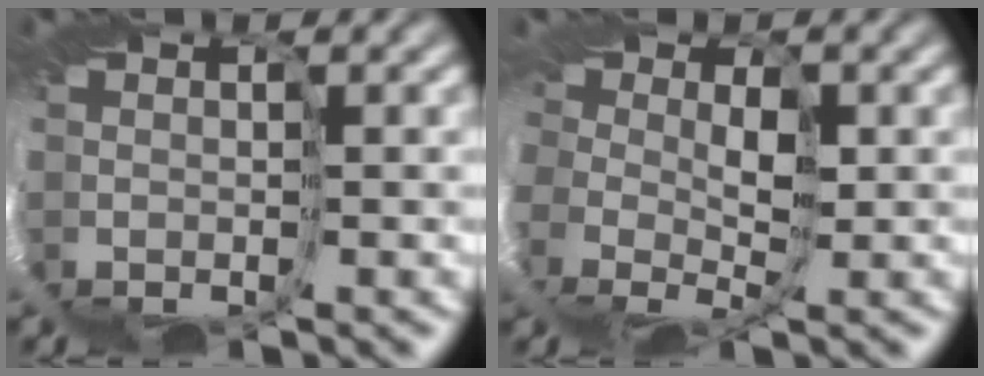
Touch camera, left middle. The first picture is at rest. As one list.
[{"total": 4.6, "force": [0.6, 3.1, 3.4], "torque": [-0.056, -0.011, 0.014]}]